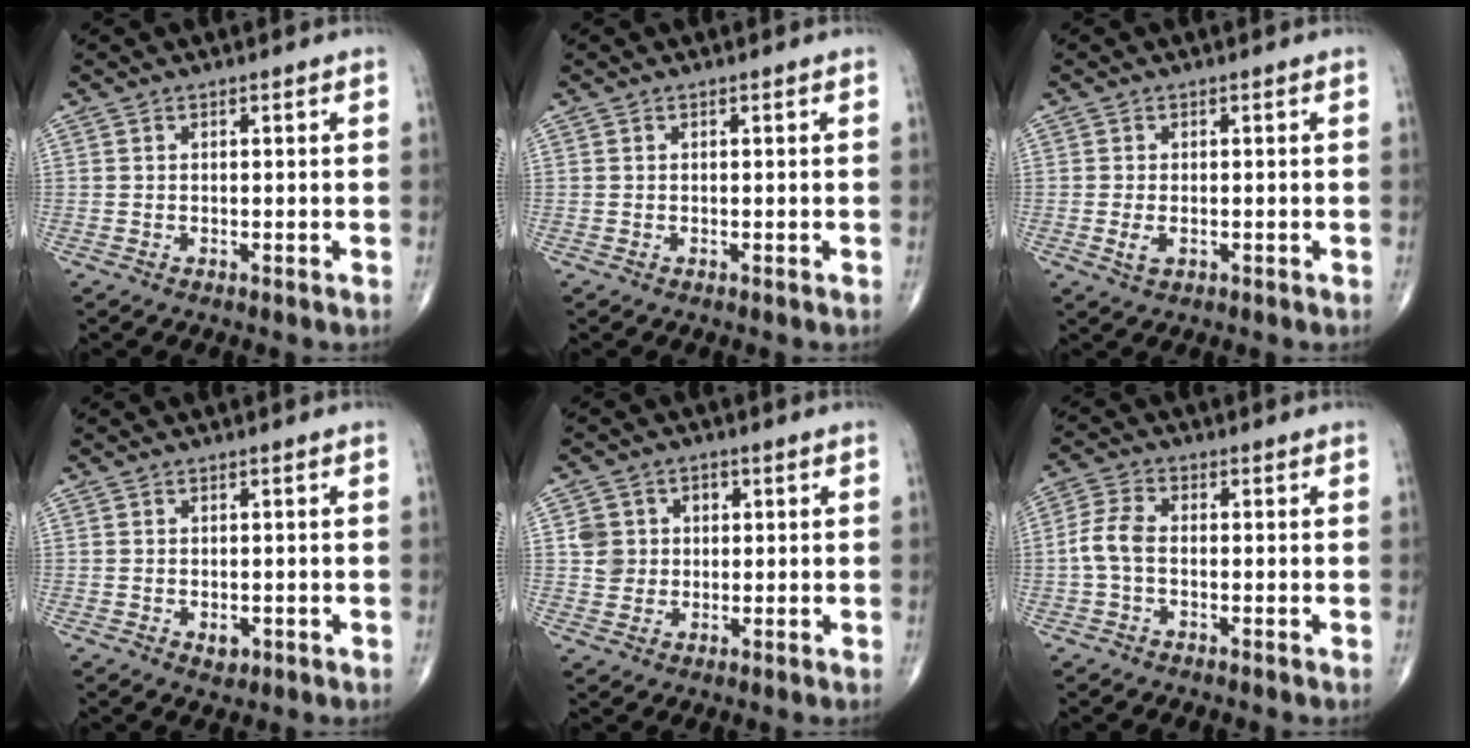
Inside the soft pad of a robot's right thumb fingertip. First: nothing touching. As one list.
[{"total": 0.0}, {"total": 2.2, "force": [-0.5, 1.3, 1.8], "torque": [-0.036, -0.003, -0.009]}, {"total": 2.0, "force": [-0.6, 1.3, 1.3], "torque": [-0.011, 0.000, -0.005]}, {"total": 5.8, "force": [1.0, 5.5, 1.8], "torque": [0.001, 0.005, 0.016]}, {"total": 5.1, "force": [-0.8, 3.0, 4.0], "torque": [-0.091, 0.015, -0.024]}]